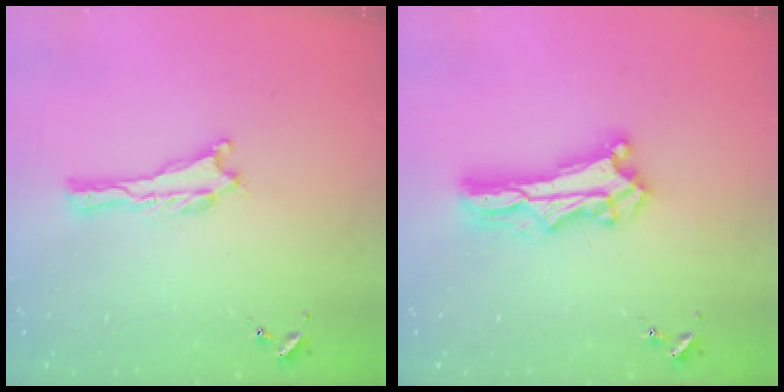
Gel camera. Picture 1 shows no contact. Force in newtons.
{"total": 8.1, "press": 8.0, "slide": 0.6}